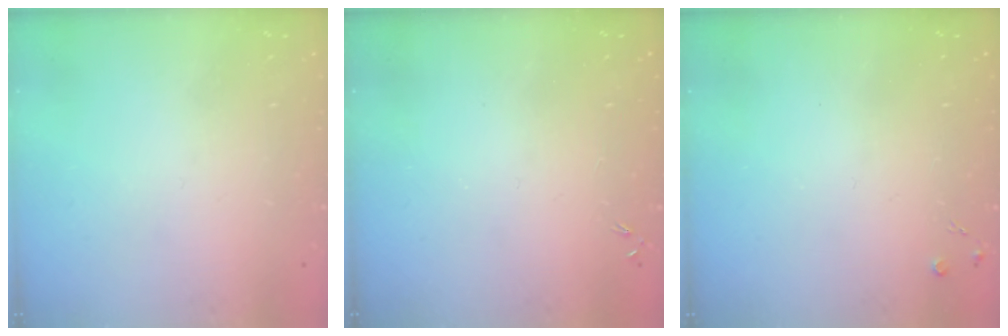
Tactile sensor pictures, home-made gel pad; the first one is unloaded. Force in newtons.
{"total": 0.0}
{"total": 3.2, "press": 3.1, "slide": 0.6}